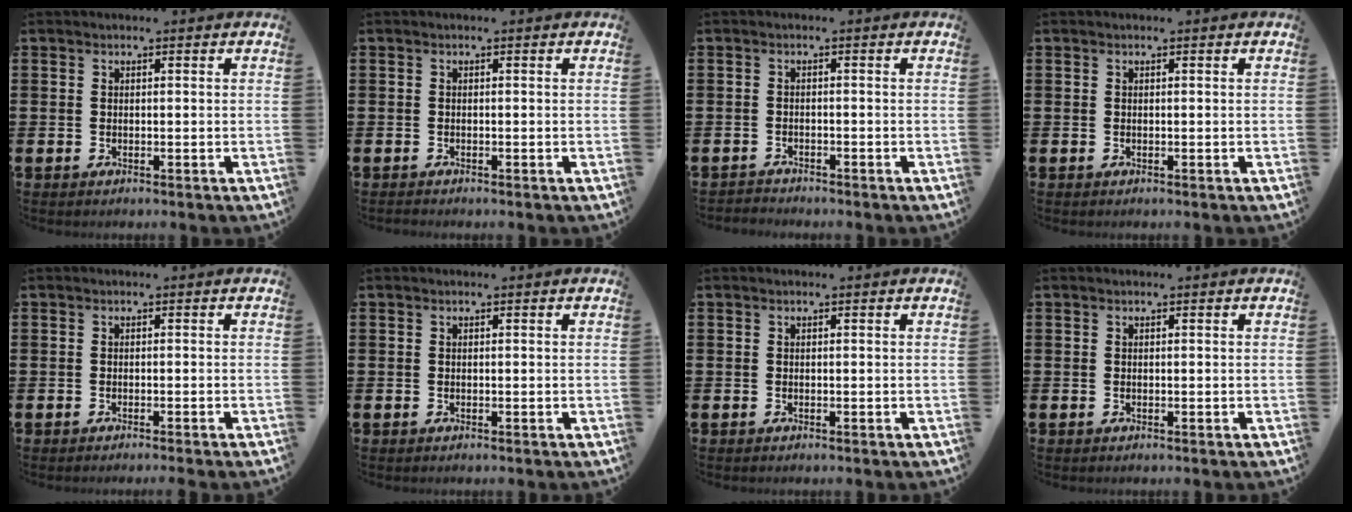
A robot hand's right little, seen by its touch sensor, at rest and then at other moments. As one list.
[{"total": 0.0}, {"total": 1.1, "force": [-1.1, 0.0, -0.2], "torque": [0.001, 0.003, -0.024]}, {"total": 0.0}, {"total": 0.5, "force": [-0.5, -0.2, 0.1], "torque": [-0.001, 0.000, -0.011]}, {"total": 0.0}, {"total": 0.0}, {"total": 0.0}]